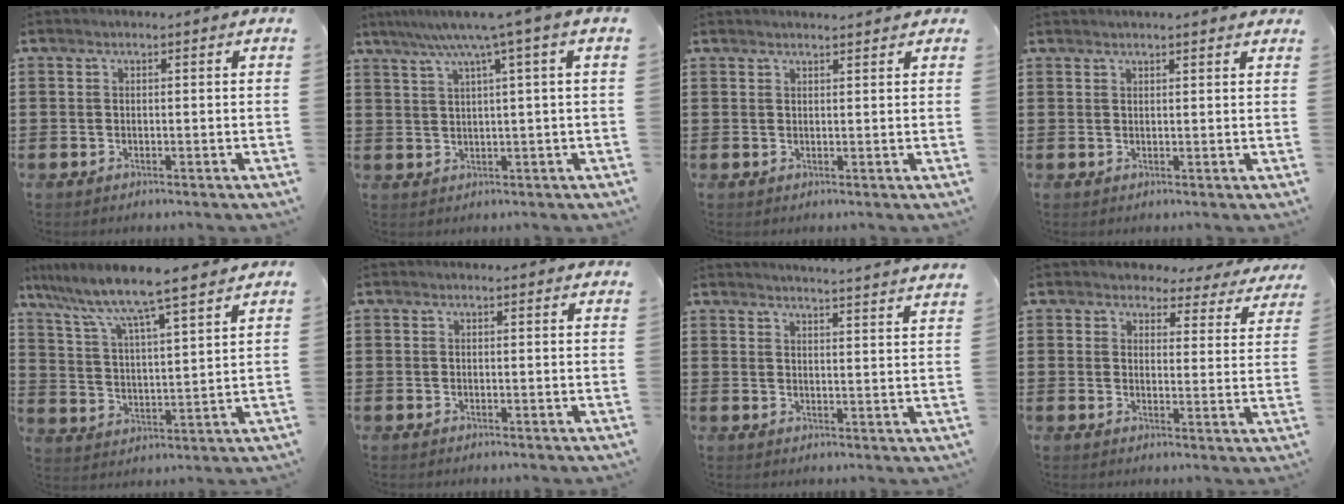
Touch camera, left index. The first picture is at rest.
{"total": 5.5, "force": [2.5, -0.6, 4.8], "torque": [-0.101, -0.005, 0.037]}
{"total": 1.4, "force": [1.4, 0.0, 0.3], "torque": [-0.007, 0.001, 0.027]}
{"total": 1.6, "force": [1.5, 0.0, 0.5], "torque": [-0.012, 0.001, 0.029]}
{"total": 7.0, "force": [6.3, -0.1, 3.0], "torque": [-0.087, -0.044, 0.101]}
{"total": 0.7, "force": [0.6, 0.0, 0.3], "torque": [-0.007, -0.001, 0.012]}
{"total": 3.6, "force": [3.4, -1.1, 0.2], "torque": [-0.014, -0.023, 0.060]}
{"total": 3.8, "force": [3.6, 1.1, 0.4], "torque": [-0.022, -0.018, 0.059]}